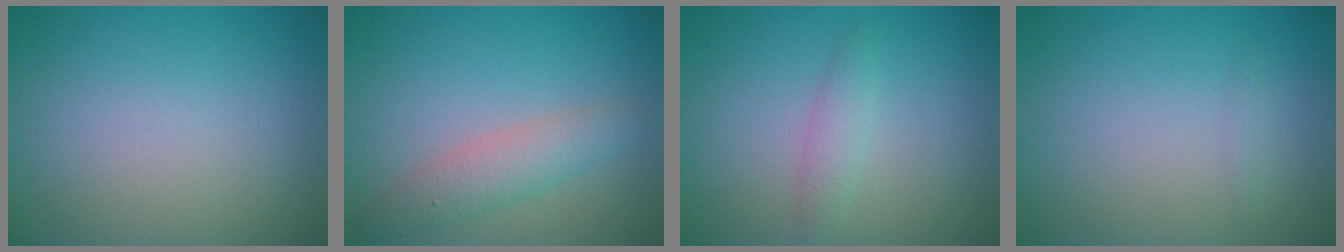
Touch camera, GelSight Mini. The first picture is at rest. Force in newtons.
{"total": 2.9, "press": 2.9, "slide": 0.1}
{"total": 1.5, "press": 1.5, "slide": 0.0}
{"total": 0.6, "press": 0.6, "slide": 0.1}